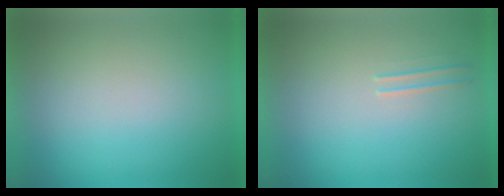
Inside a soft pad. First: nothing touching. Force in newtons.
{"total": 1.5}